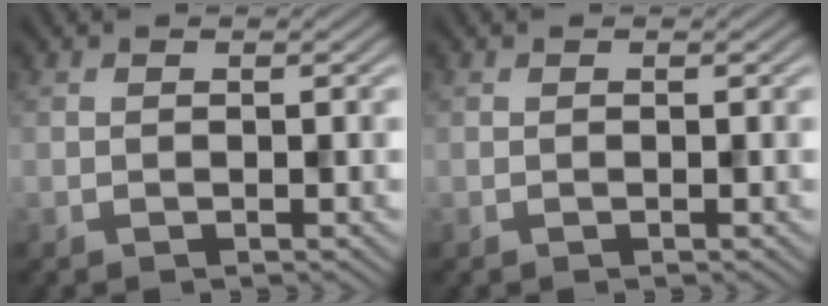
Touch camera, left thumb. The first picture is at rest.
{"total": 0.0}